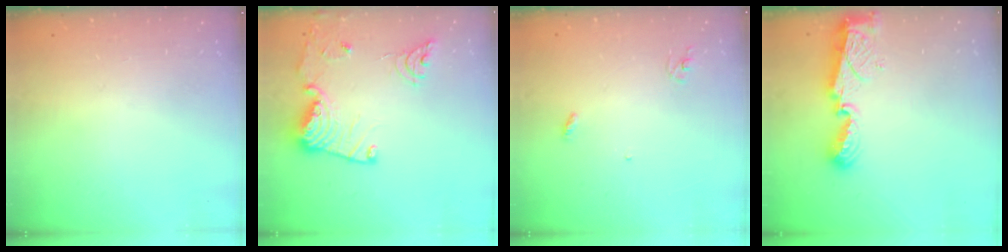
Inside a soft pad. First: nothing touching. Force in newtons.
{"total": 15.7, "press": 15.6, "slide": 1.7}
{"total": 2.9, "press": 2.9, "slide": 0.2}
{"total": 8.1, "press": 8.1, "slide": 0.9}